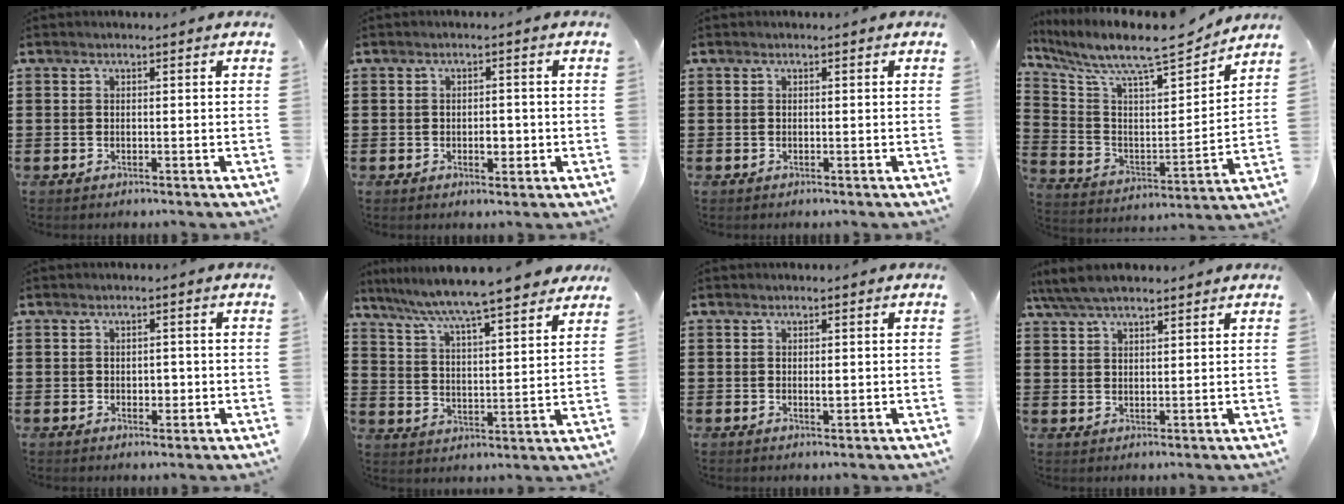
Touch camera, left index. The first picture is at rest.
{"total": 2.0, "force": [-0.4, 1.3, 1.5], "torque": [-0.022, 0.003, -0.011]}
{"total": 0.0}
{"total": 9.9, "force": [8.7, 1.5, 4.6], "torque": [-0.122, -0.066, 0.142]}
{"total": 1.4, "force": [0.0, 1.2, 0.7], "torque": [-0.016, 0.009, -0.003]}
{"total": 7.3, "force": [6.7, -0.2, 3.0], "torque": [-0.088, -0.043, 0.111]}
{"total": 1.2, "force": [0.1, 0.4, 1.2], "torque": [-0.022, 0.002, 0.002]}
{"total": 5.3, "force": [4.5, 1.3, 2.5], "torque": [-0.060, -0.003, 0.085]}